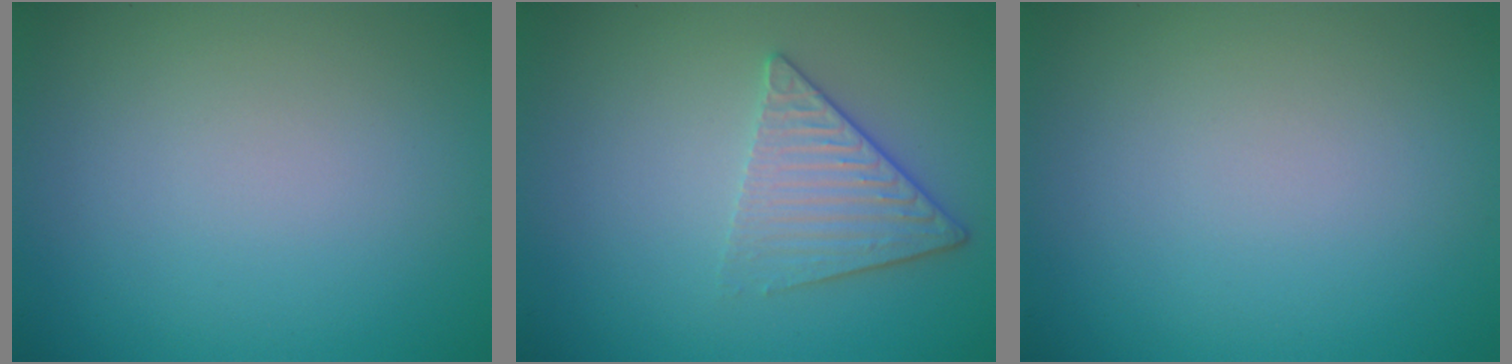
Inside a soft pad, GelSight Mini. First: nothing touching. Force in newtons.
{"total": 3.3, "press": 2.9, "slide": 1.6}
{"total": 0.0}